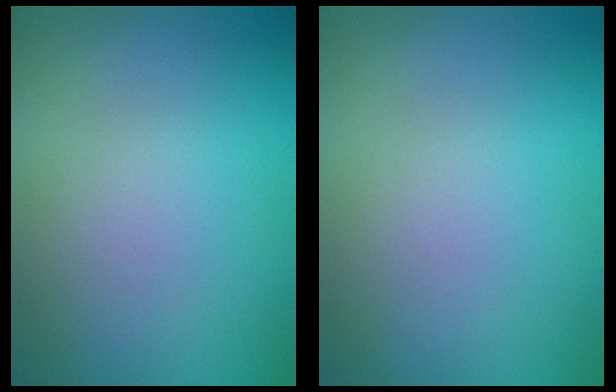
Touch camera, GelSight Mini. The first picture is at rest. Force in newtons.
{"total": 0.0}